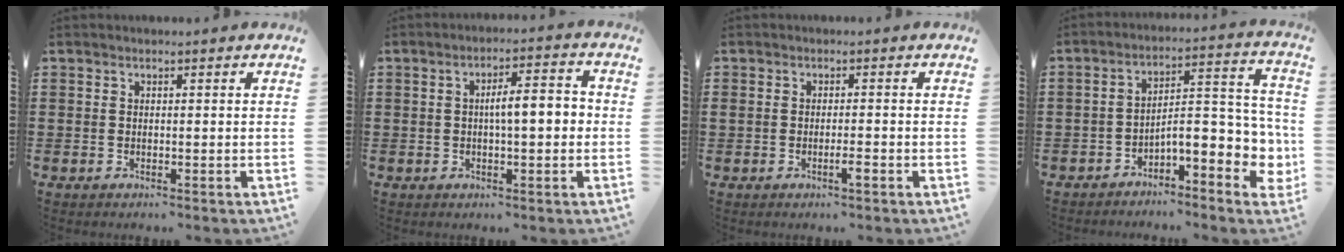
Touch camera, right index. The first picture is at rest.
{"total": 5.6, "force": [-0.2, 1.5, 5.4], "torque": [-0.080, 0.002, -0.011]}
{"total": 1.6, "force": [-0.9, 0.2, 1.3], "torque": [-0.024, -0.001, -0.015]}
{"total": 7.2, "force": [-2.8, 2.9, 5.9], "torque": [-0.082, -0.025, -0.059]}